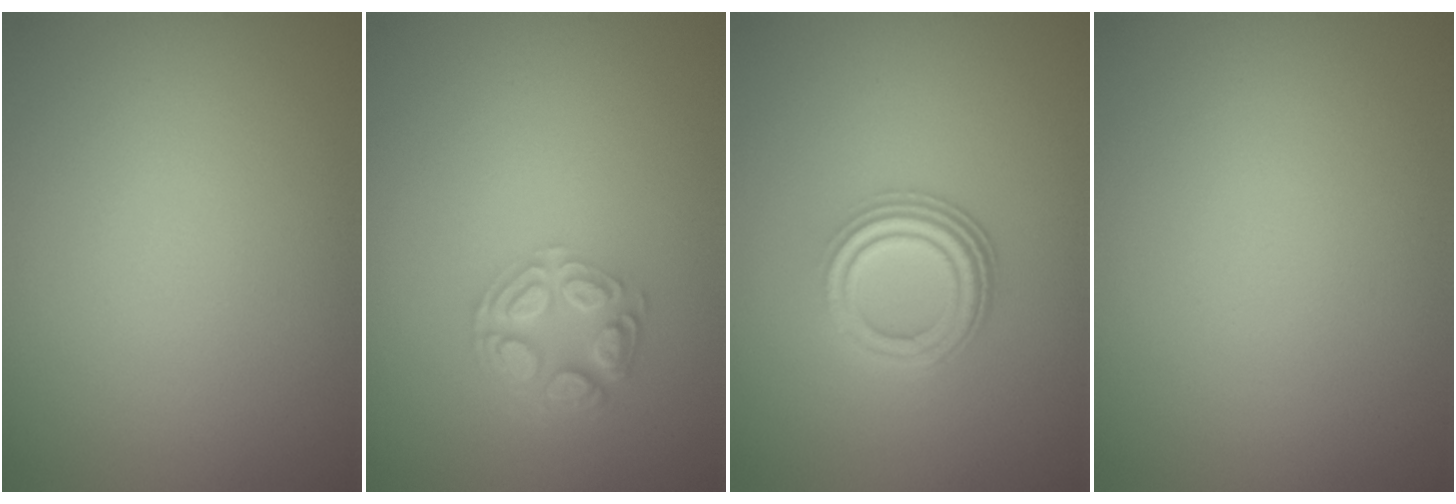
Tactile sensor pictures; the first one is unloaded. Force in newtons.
{"total": 4.1, "press": 3.2, "slide": 2.6}
{"total": 4.3, "press": 3.2, "slide": 2.9}
{"total": 0.0}